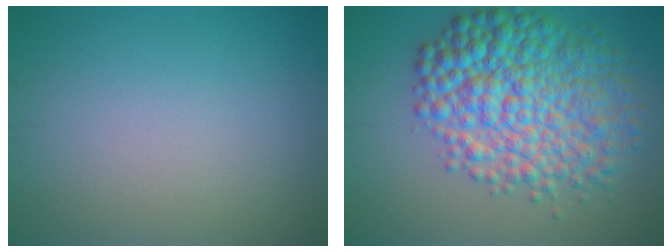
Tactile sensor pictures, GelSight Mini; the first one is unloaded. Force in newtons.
{"total": 9.5, "press": 9.5, "slide": 0.1}